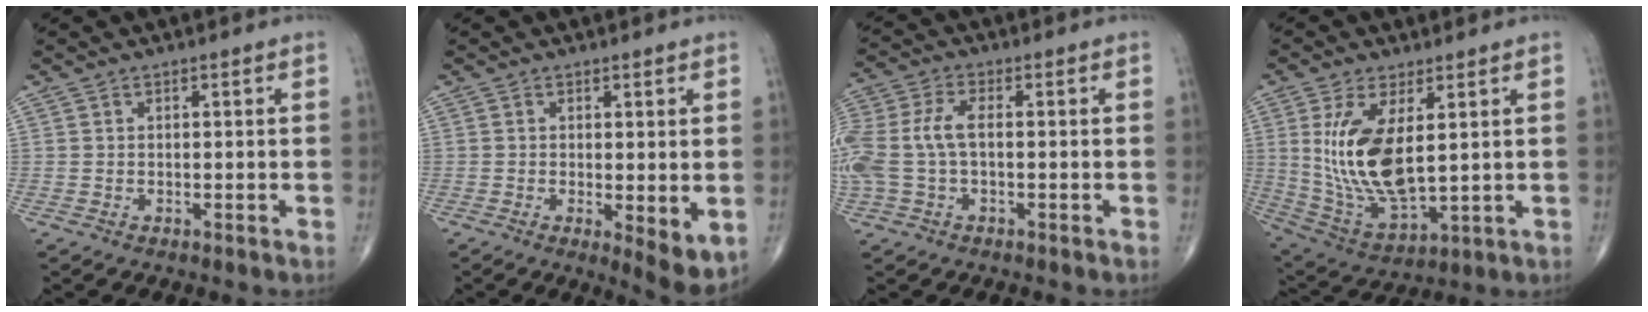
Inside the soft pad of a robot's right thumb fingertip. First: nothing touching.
{"total": 6.0, "force": [-0.7, 1.8, 5.7], "torque": [-0.084, -0.021, -0.010]}
{"total": 10.8, "force": [-0.5, 6.0, 9.0], "torque": [-0.237, 0.022, -0.008]}
{"total": 15.3, "force": [2.9, 6.7, 13.4], "torque": [-0.265, -0.024, 0.075]}